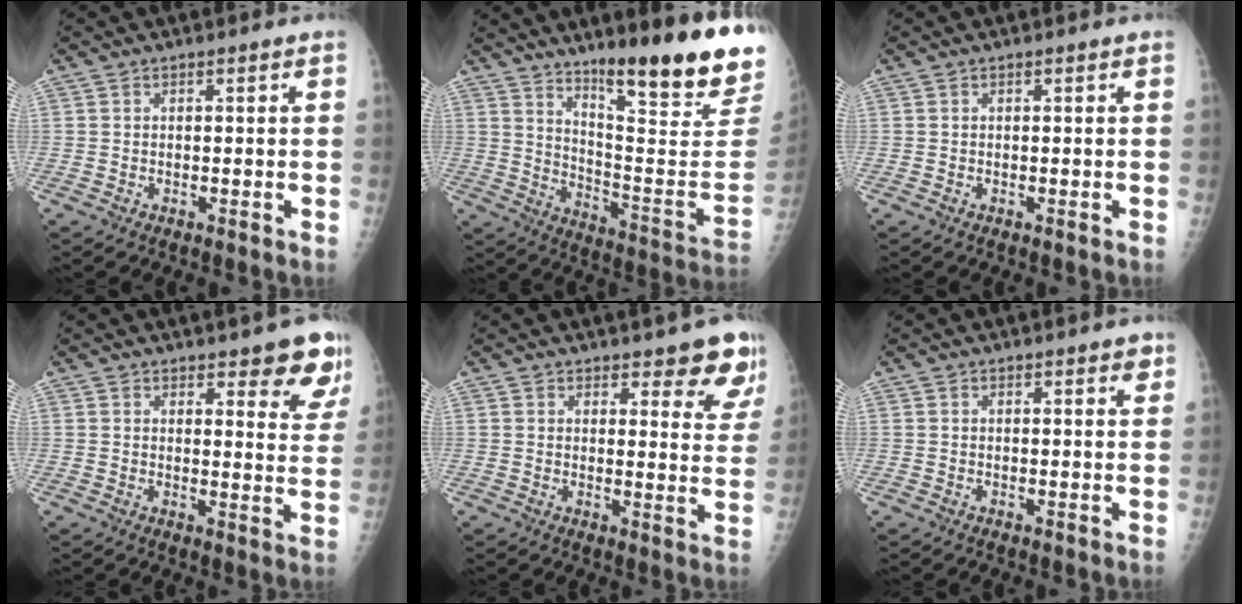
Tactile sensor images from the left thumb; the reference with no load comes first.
{"total": 25.1, "force": [16.6, 4.2, 18.3], "torque": [-0.238, -0.097, 0.244]}
{"total": 0.0}
{"total": 8.9, "force": [6.7, 3.1, 5.0], "torque": [-0.021, -0.043, 0.071]}
{"total": 8.7, "force": [7.1, 3.2, 4.0], "torque": [-0.009, -0.048, 0.068]}
{"total": 1.8, "force": [1.3, 0.9, 0.9], "torque": [0.005, -0.006, 0.012]}